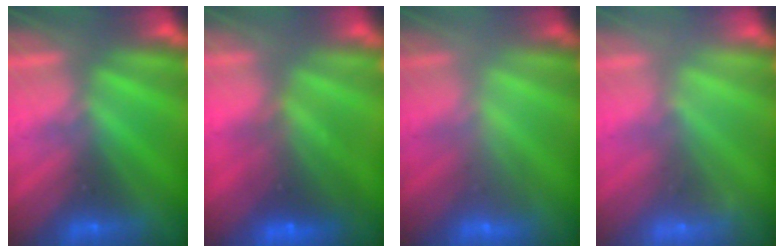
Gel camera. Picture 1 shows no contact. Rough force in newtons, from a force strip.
{"total": 7.3}
{"total": 2.2}
{"total": 2.4}